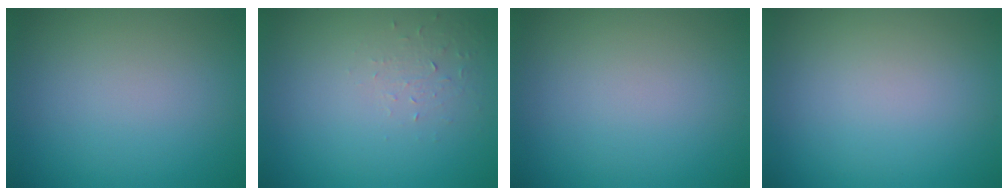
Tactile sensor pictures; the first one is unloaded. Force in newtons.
{"total": 1.0, "press": 0.4, "slide": 0.9}
{"total": 0.0}
{"total": 0.0}